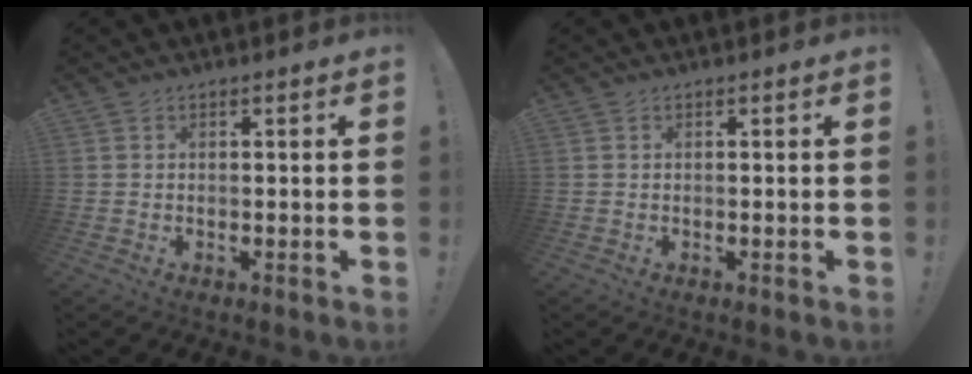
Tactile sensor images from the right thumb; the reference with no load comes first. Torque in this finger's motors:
{"motor_torque": [0.00, 0.00, 0.00, 0.02, 0.02]}